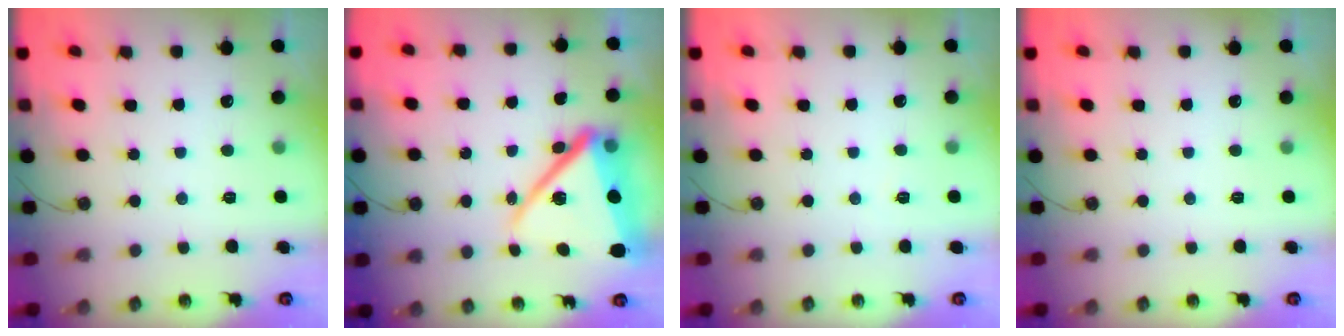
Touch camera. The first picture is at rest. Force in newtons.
{"total": 20.4, "press": 20.3, "slide": 1.5}
{"total": 3.4, "press": 2.7, "slide": 2.1}
{"total": 0.0}